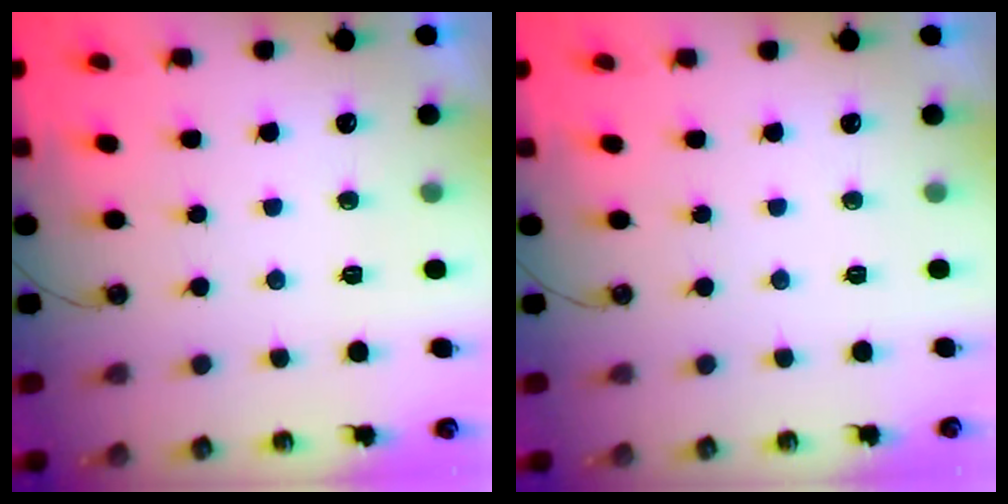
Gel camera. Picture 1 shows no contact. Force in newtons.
{"total": 0.0}